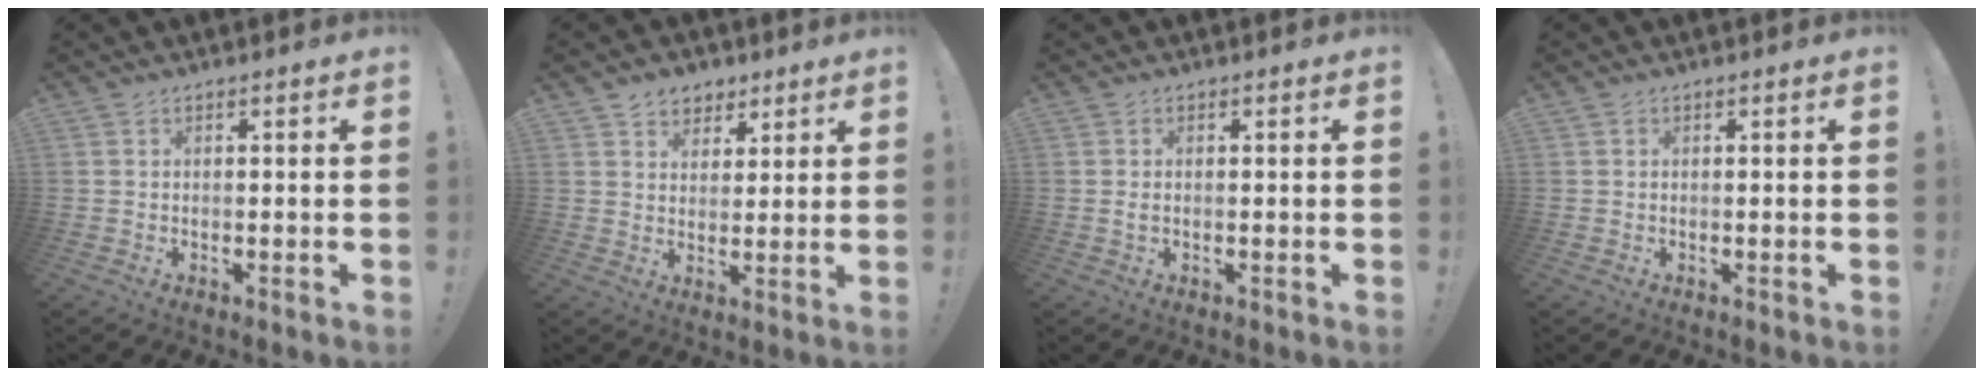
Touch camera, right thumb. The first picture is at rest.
{"total": 6.3, "force": [4.0, 4.8, 0.8], "torque": [-0.002, -0.029, 0.076]}
{"total": 0.8, "force": [0.0, 0.3, 0.7], "torque": [-0.011, 0.000, -0.001]}
{"total": 0.0}